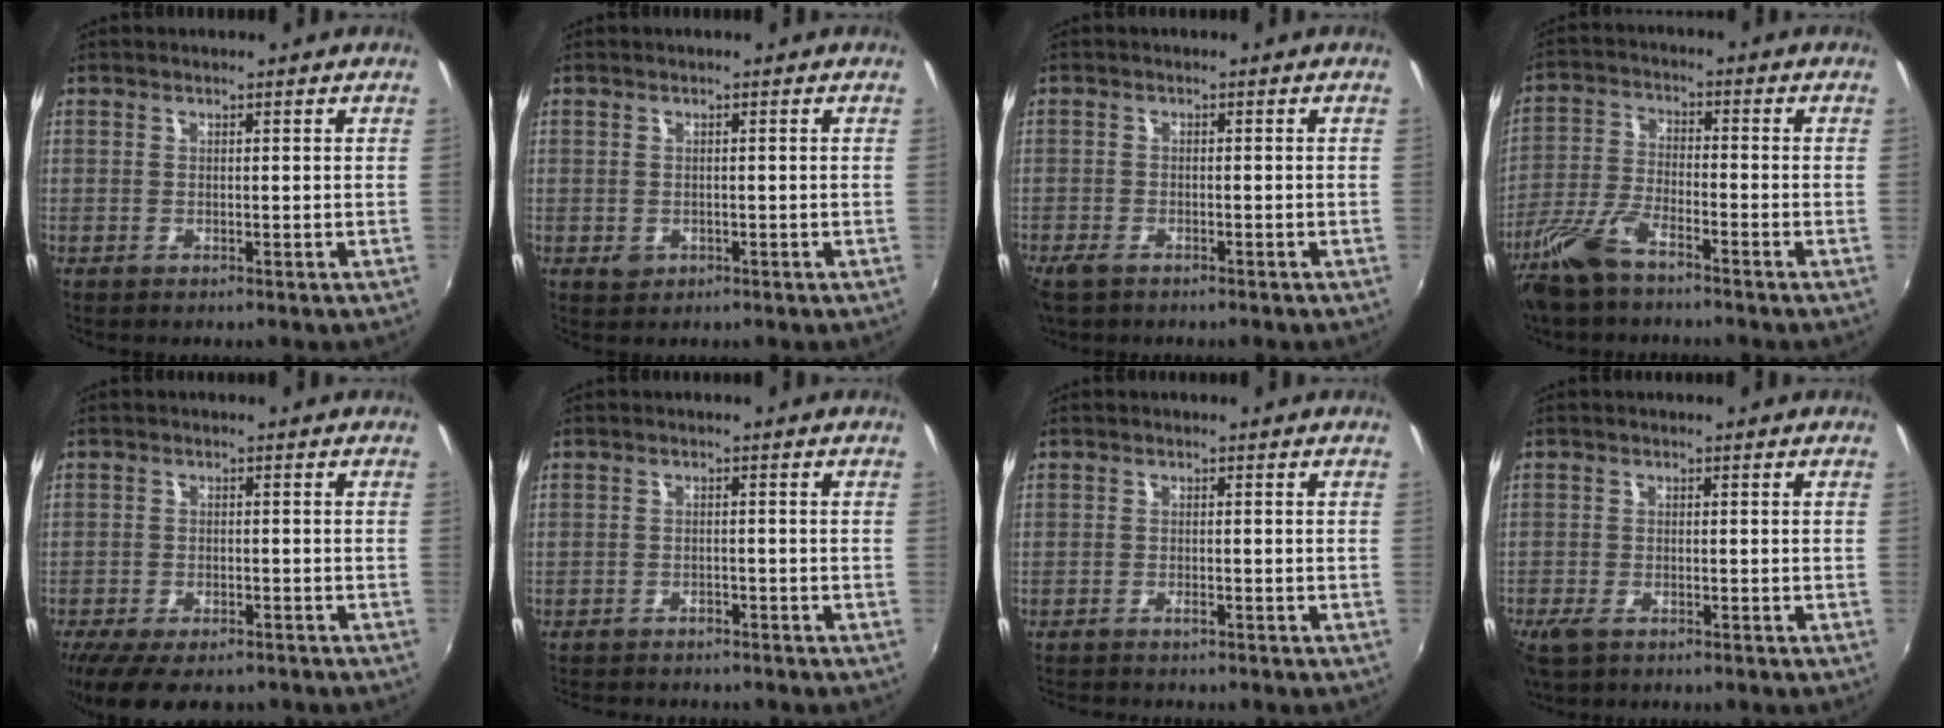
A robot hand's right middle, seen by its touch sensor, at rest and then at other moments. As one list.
[{"total": 1.7, "force": [-0.6, 1.4, 0.7], "torque": [-0.011, -0.001, -0.007]}, {"total": 3.6, "force": [-2.6, 1.5, 1.9], "torque": [-0.048, -0.011, -0.049]}, {"total": 9.1, "force": [-6.5, 2.7, 5.7], "torque": [-0.128, -0.006, -0.132]}, {"total": 10.8, "force": [-8.3, 3.9, 5.6], "torque": [-0.126, -0.031, -0.137]}, {"total": 6.3, "force": [-5.8, 1.8, 1.9], "torque": [-0.054, -0.011, -0.083]}, {"total": 3.1, "force": [-2.8, 0.6, 1.2], "torque": [-0.036, -0.008, -0.046]}, {"total": 4.5, "force": [-3.2, 1.8, 2.6], "torque": [-0.065, -0.015, -0.059]}]